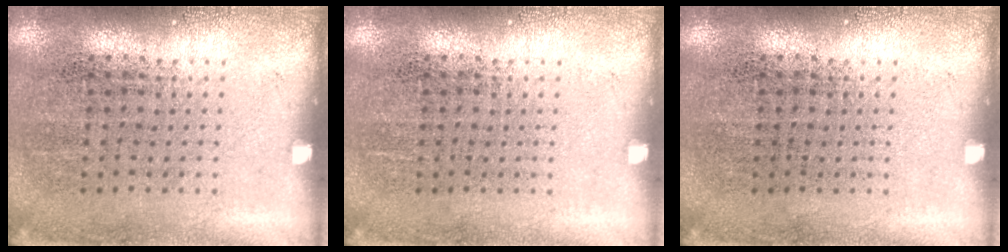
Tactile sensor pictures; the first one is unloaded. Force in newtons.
{"total": 0.0}
{"total": 0.0}